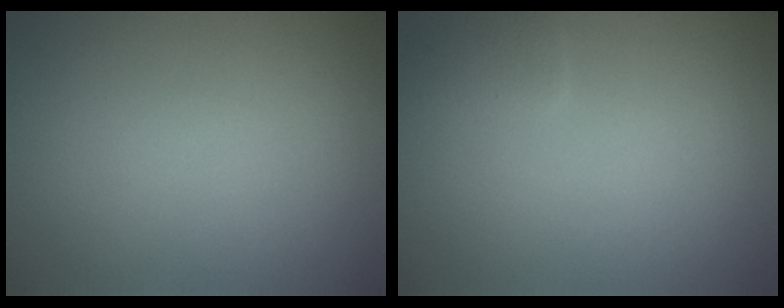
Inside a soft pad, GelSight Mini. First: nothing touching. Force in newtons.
{"total": 1.2, "press": 1.2, "slide": 0.1}